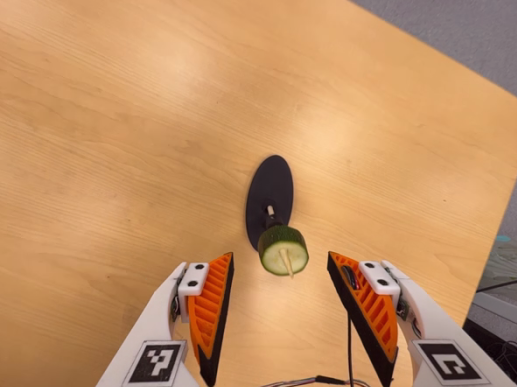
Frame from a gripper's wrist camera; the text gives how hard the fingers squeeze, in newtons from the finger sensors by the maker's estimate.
{"total": 0.0}